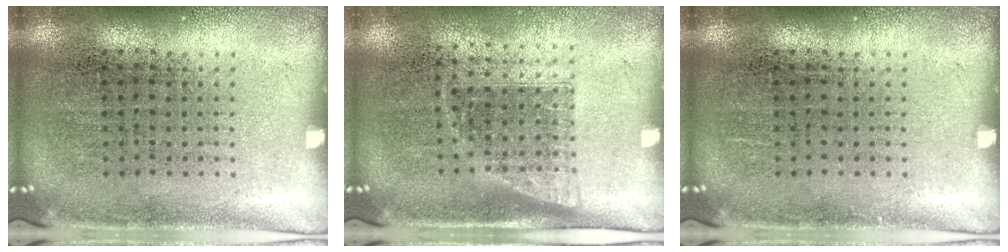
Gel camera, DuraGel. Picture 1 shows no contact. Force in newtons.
{"total": 1.1, "press": 0.9, "slide": 0.6}
{"total": 0.0}